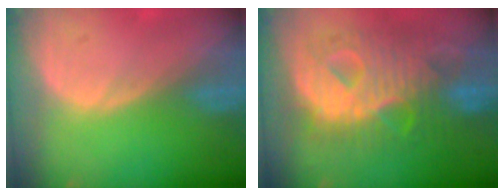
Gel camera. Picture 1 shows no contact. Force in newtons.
{"total": 12.6, "press": 12.6, "slide": 1.2}